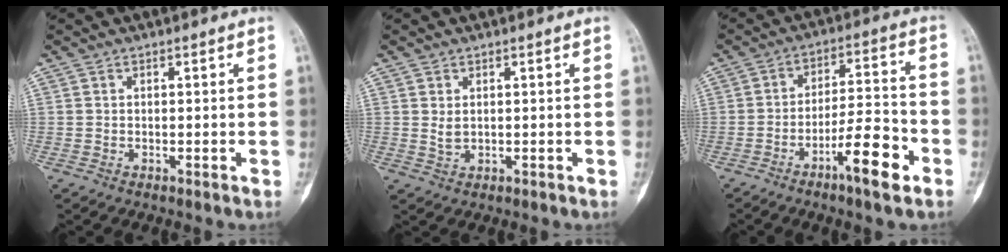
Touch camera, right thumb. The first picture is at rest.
{"total": 1.8, "force": [0.4, 1.1, 1.4], "torque": [-0.022, -0.003, 0.012]}
{"total": 10.9, "force": [-5.7, 2.4, 9.0], "torque": [-0.143, 0.037, -0.093]}